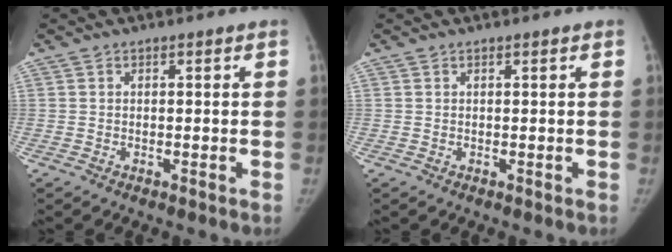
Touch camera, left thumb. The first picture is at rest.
{"total": 0.0}